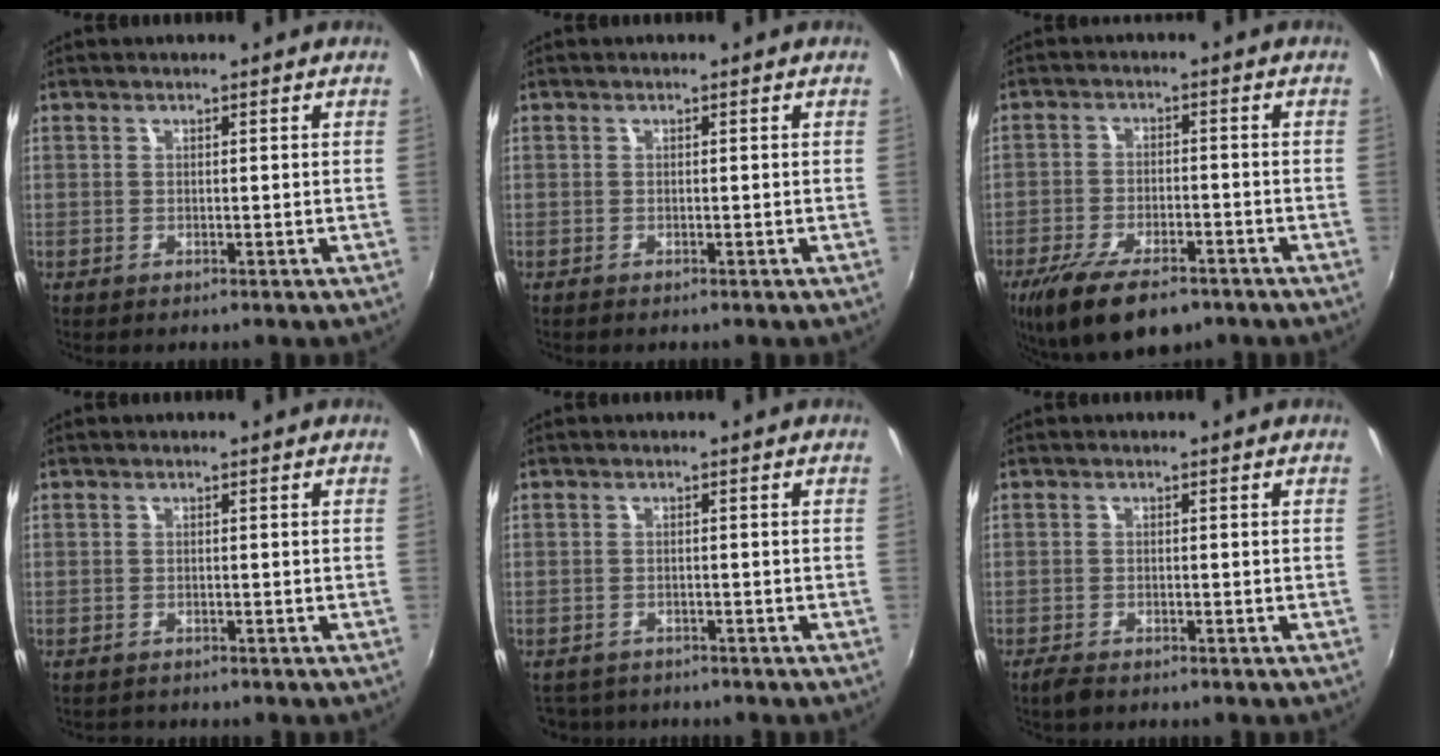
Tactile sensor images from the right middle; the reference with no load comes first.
{"total": 0.0}
{"total": 13.4, "force": [-9.1, 5.1, 8.4], "torque": [-0.181, -0.035, -0.155]}
{"total": 1.0, "force": [-0.8, 0.4, -0.2], "torque": [-0.001, 0.001, -0.015]}
{"total": 4.2, "force": [-3.7, 1.8, 0.7], "torque": [-0.024, -0.010, -0.059]}
{"total": 2.2, "force": [-1.8, 0.6, 1.0], "torque": [-0.027, -0.006, -0.036]}